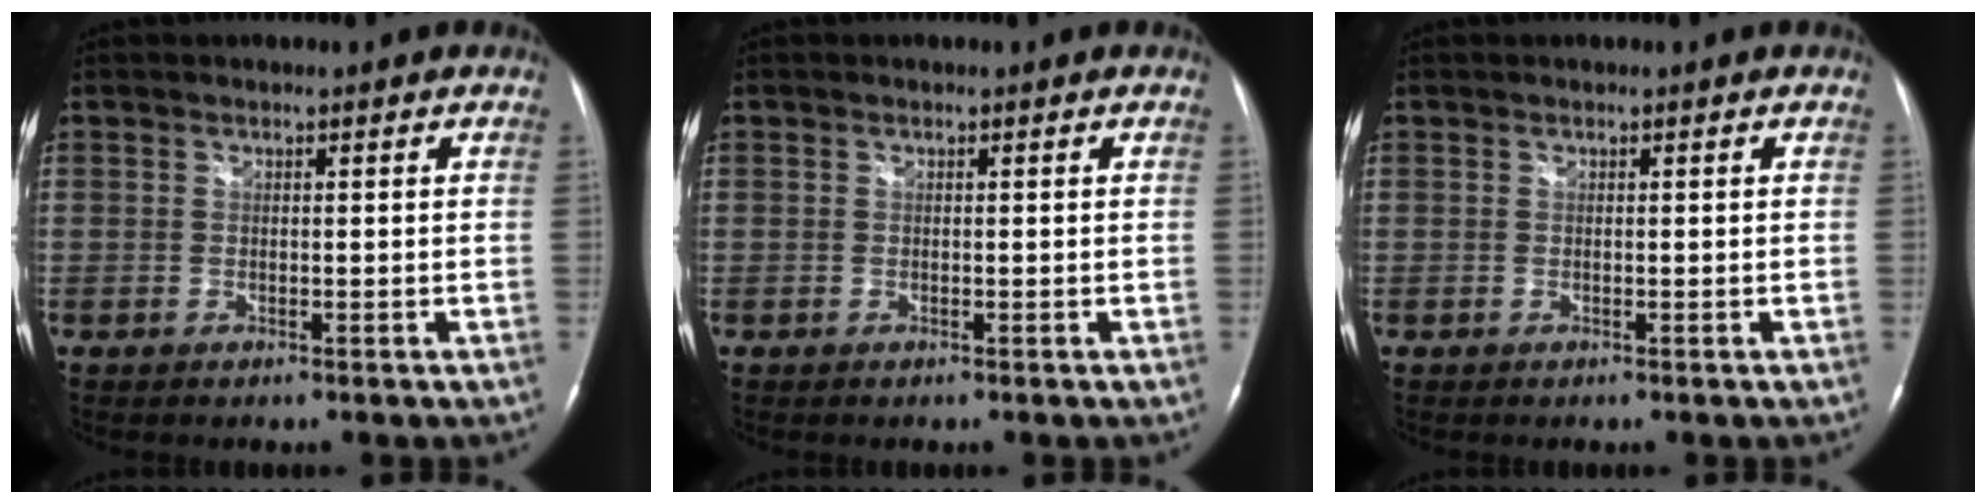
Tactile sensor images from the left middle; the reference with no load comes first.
{"total": 0.0}
{"total": 0.0}